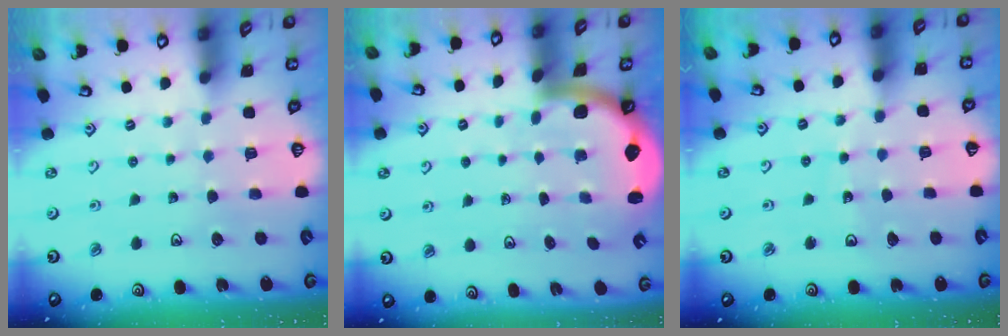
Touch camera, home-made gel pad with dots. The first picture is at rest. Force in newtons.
{"total": 2.3, "press": 2.3, "slide": 0.4}
{"total": 4.9, "press": 4.9, "slide": 0.6}